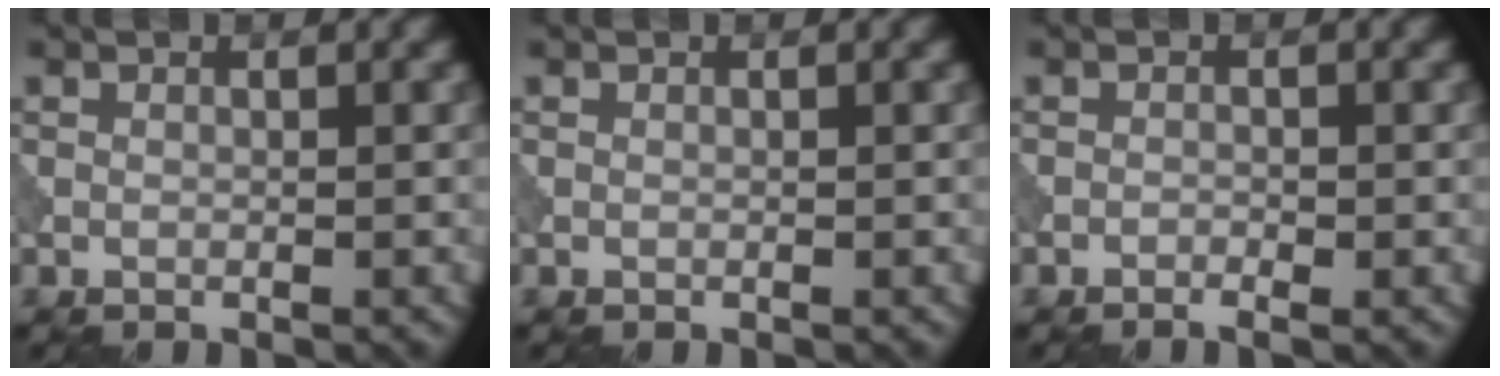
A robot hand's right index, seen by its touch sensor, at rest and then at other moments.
{"total": 0.0}
{"total": 0.7, "force": [-0.5, 0.2, 0.5], "torque": [-0.008, -0.001, -0.010]}